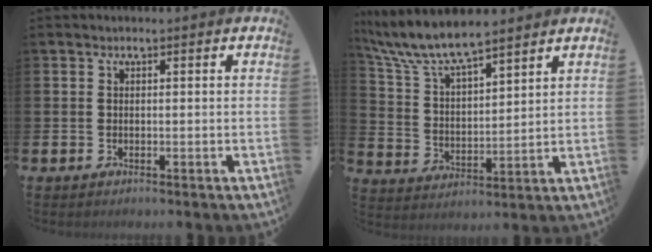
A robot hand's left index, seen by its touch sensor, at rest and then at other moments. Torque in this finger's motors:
{"motor_torque": [2.14, 0.00, 0.53, 0.21]}